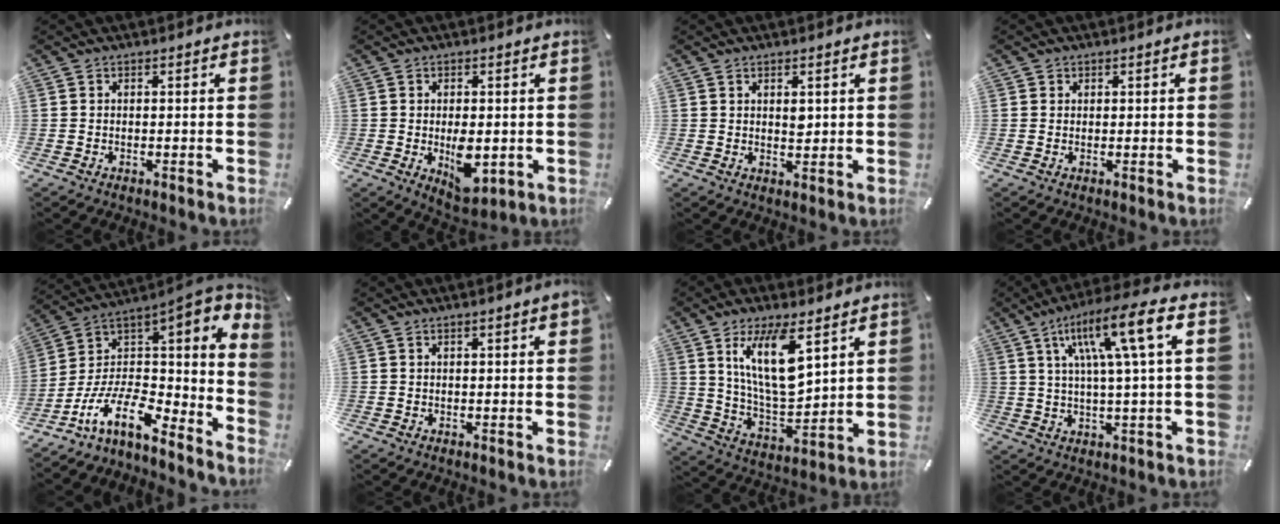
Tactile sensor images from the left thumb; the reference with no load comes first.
{"total": 7.4, "force": [-0.8, 4.1, 6.1], "torque": [-0.074, -0.006, -0.009]}
{"total": 2.4, "force": [1.1, 1.1, 1.8], "torque": [-0.022, -0.006, 0.016]}
{"total": 0.7, "force": [0.3, 0.7, 0.0], "torque": [0.001, 0.002, 0.006]}
{"total": 11.6, "force": [-2.1, 5.6, 9.9], "torque": [-0.175, -0.029, -0.042]}
{"total": 1.9, "force": [1.0, 0.1, 1.7], "torque": [-0.033, -0.001, 0.018]}
{"total": 15.8, "force": [8.4, 6.0, 11.9], "torque": [-0.234, -0.035, 0.141]}
{"total": 15.2, "force": [5.7, 1.7, 13.9], "torque": [-0.243, -0.013, 0.083]}